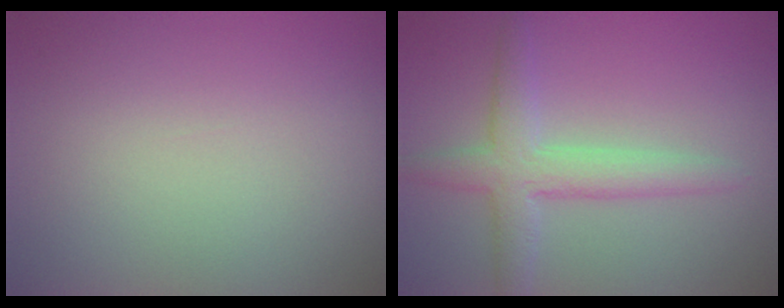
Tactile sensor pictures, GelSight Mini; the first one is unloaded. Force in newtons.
{"total": 4.0, "press": 4.0, "slide": 0.1}